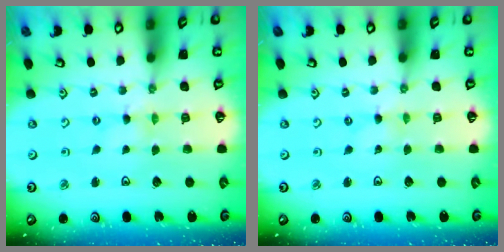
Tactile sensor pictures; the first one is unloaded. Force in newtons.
{"total": 0.0}